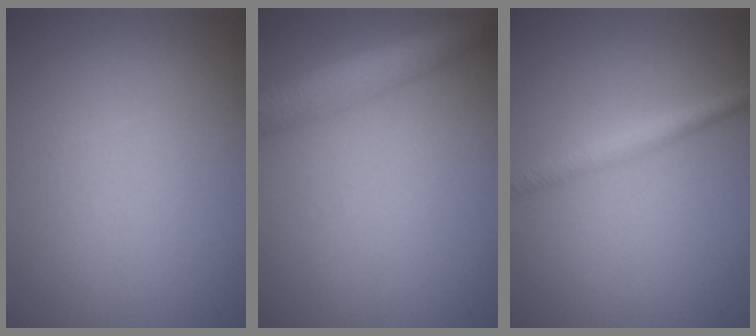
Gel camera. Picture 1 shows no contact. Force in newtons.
{"total": 5.3, "press": 5.3, "slide": 0.3}
{"total": 1.9, "press": 1.9, "slide": 0.1}